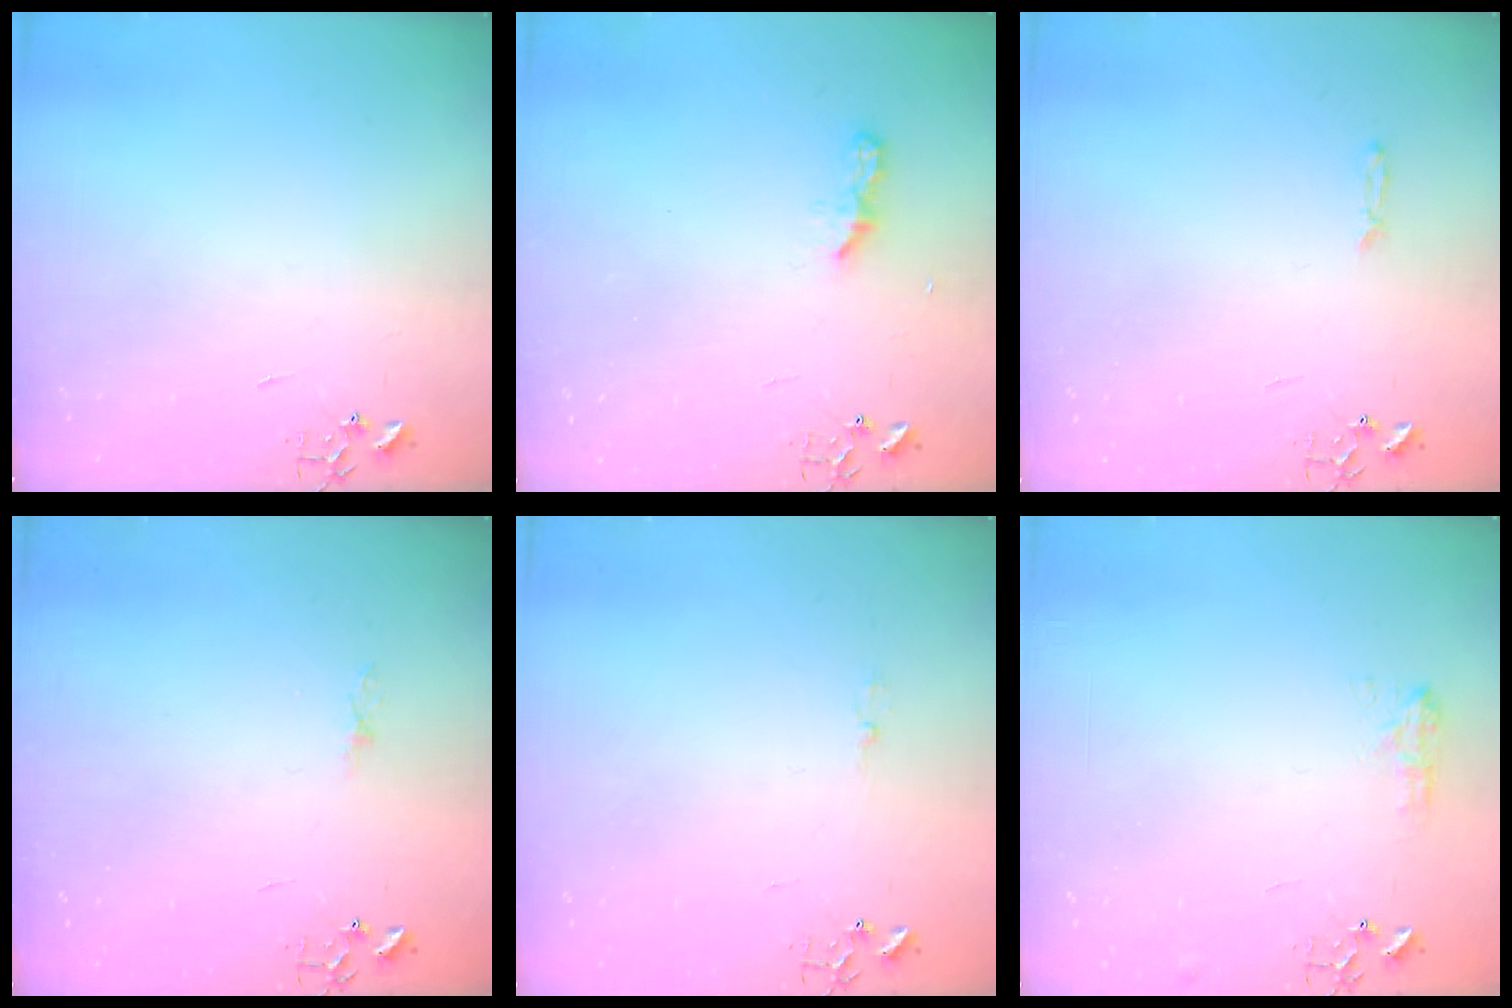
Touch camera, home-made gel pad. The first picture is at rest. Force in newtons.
{"total": 5.9, "press": 5.8, "slide": 0.7}
{"total": 3.6, "press": 3.6, "slide": 0.4}
{"total": 3.6, "press": 3.5, "slide": 0.5}
{"total": 3.4, "press": 3.4, "slide": 0.5}
{"total": 8.0, "press": 7.9, "slide": 0.7}